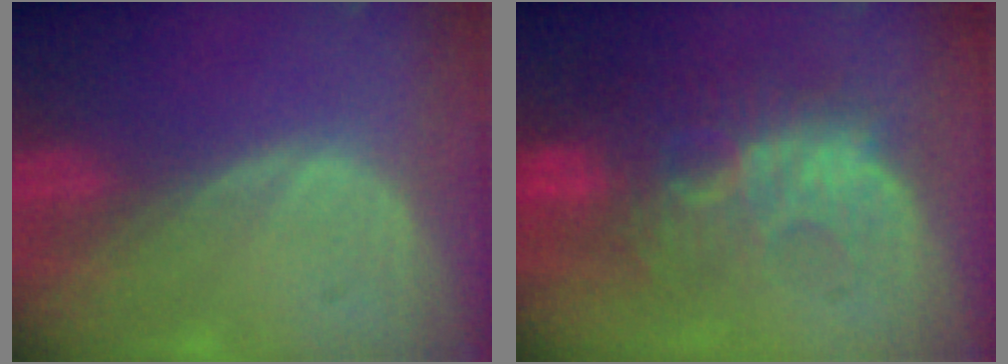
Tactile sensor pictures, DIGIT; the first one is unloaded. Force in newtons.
{"total": 10.8, "press": 9.4, "slide": 5.3}